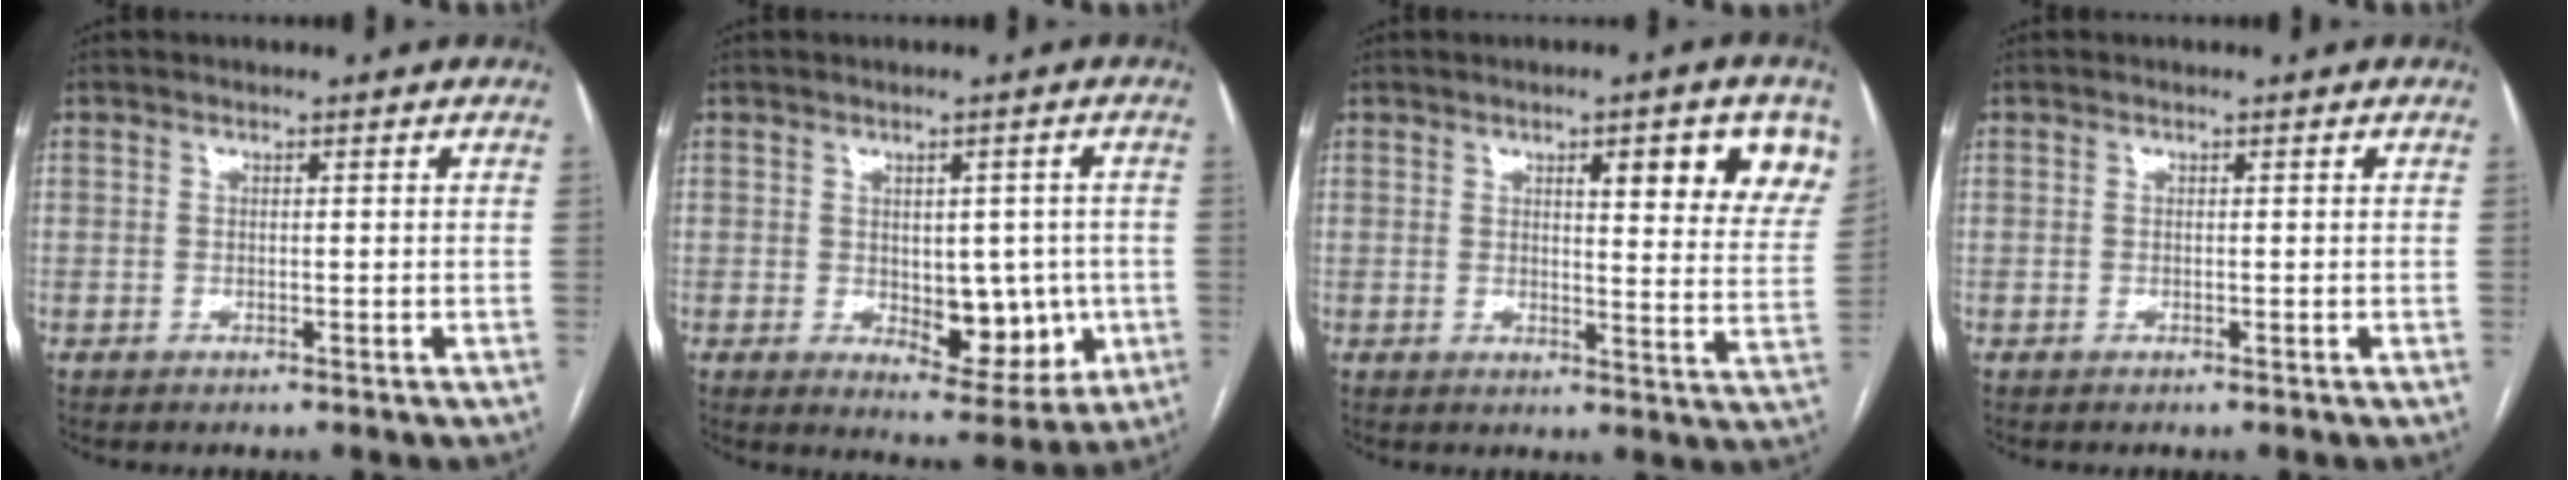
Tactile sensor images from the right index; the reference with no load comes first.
{"total": 9.0, "force": [-1.0, 4.9, 7.4], "torque": [-0.079, 0.004, 0.004]}
{"total": 11.9, "force": [5.9, 2.1, 10.1], "torque": [-0.114, -0.010, 0.066]}
{"total": 0.0}